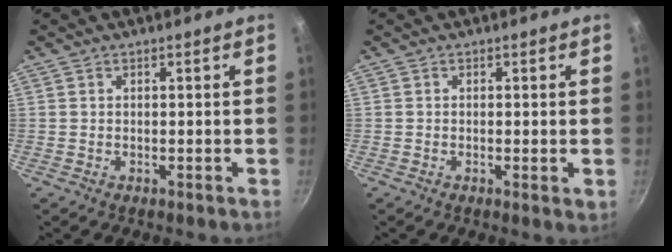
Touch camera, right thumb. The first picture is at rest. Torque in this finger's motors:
{"motor_torque": [-0.06, 0.12, -0.11, -0.08, -0.05]}